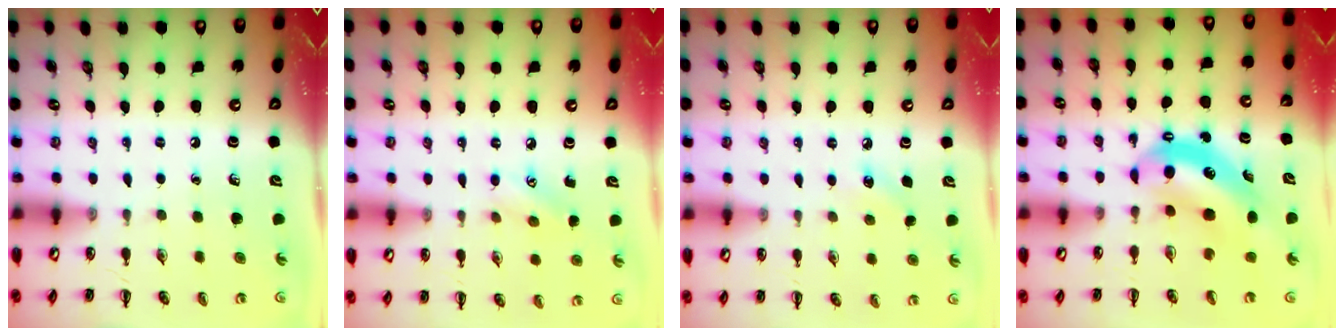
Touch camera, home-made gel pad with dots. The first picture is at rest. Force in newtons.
{"total": 6.2, "press": 6.1, "slide": 1.2}
{"total": 6.0, "press": 5.8, "slide": 1.8}
{"total": 6.1, "press": 6.1, "slide": 1.0}